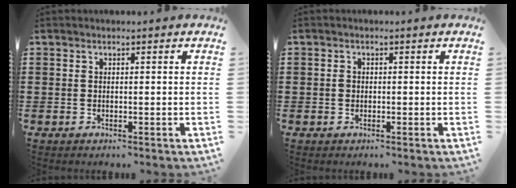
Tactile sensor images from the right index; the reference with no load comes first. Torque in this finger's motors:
{"motor_torque": [0.20, -0.27, 0.01, 0.03]}